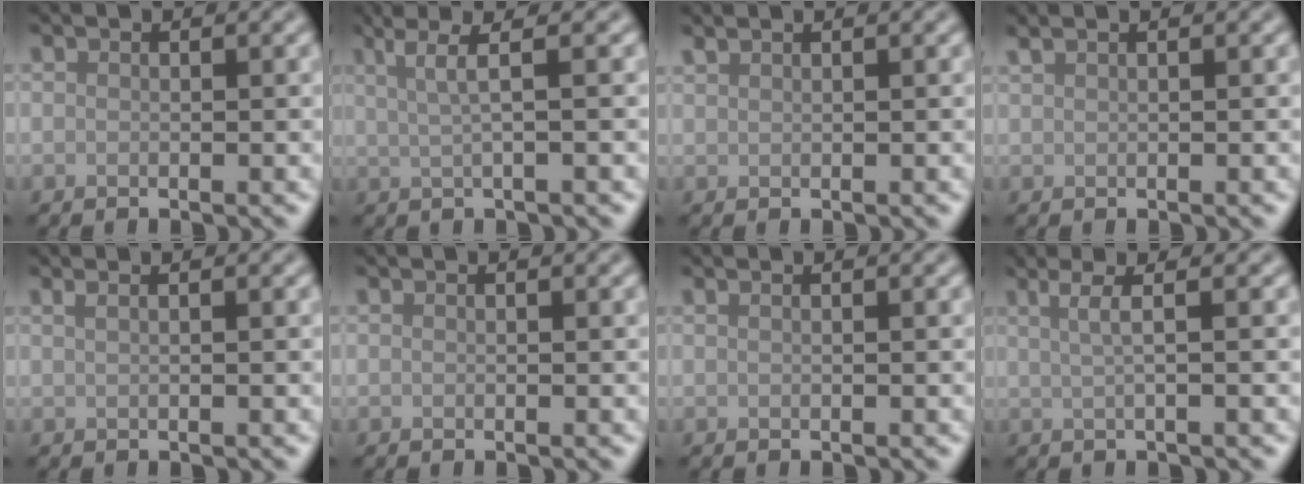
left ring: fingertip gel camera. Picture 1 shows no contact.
{"total": 3.4, "force": [1.6, 0.6, 3.0], "torque": [-0.049, 0.005, 0.023]}
{"total": 0.9, "force": [0.8, 0.1, 0.2], "torque": [-0.003, 0.002, 0.017]}
{"total": 1.0, "force": [0.8, 0.2, 0.5], "torque": [-0.012, 0.004, 0.015]}
{"total": 1.6, "force": [0.9, 0.8, 1.1], "torque": [-0.008, -0.002, 0.000]}
{"total": 0.0}
{"total": 0.9, "force": [0.5, 0.4, 0.6], "torque": [-0.005, 0.000, 0.001]}
{"total": 3.2, "force": [1.3, 1.2, 2.7], "torque": [-0.033, 0.005, -0.008]}